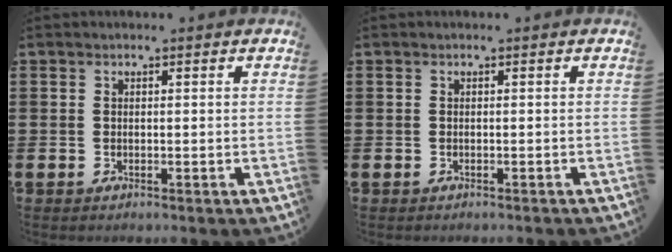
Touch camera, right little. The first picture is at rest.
{"total": 0.0}